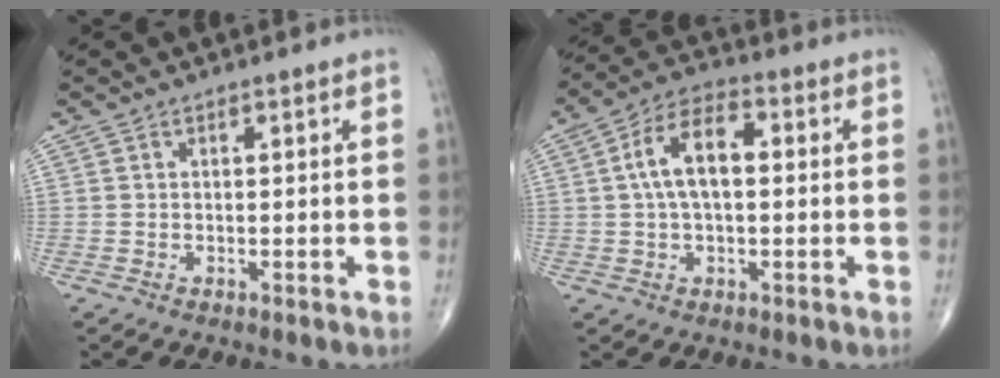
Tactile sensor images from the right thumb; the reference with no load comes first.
{"total": 10.0, "force": [1.1, 5.3, 8.4], "torque": [-0.153, 0.028, 0.013]}